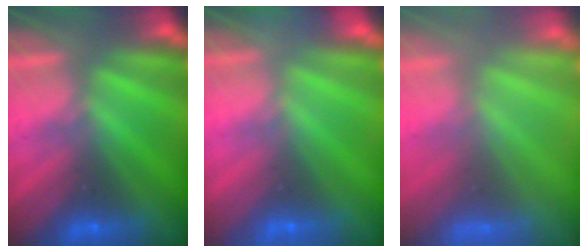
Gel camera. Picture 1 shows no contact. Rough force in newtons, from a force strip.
{"total": 7.8}
{"total": 9.1}